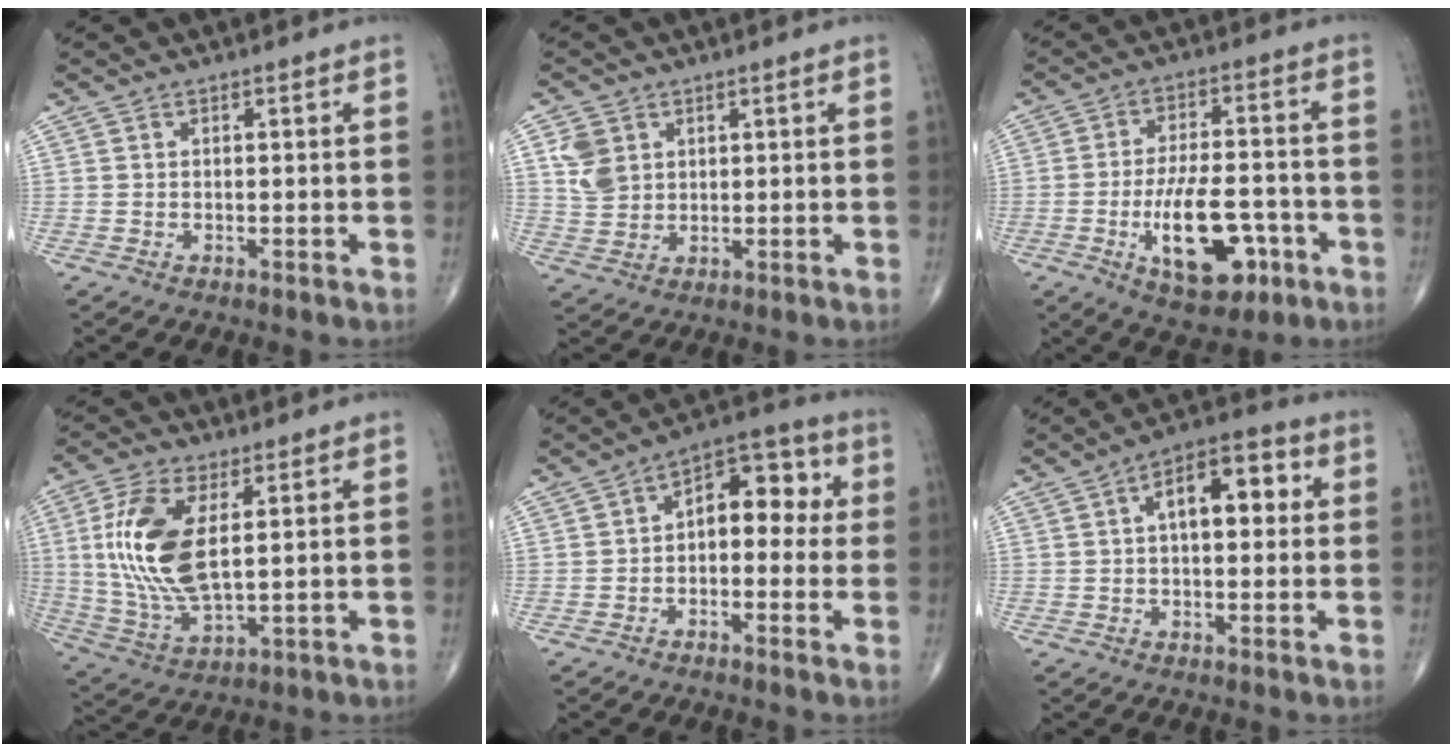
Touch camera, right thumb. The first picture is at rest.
{"total": 5.8, "force": [2.2, 4.5, 2.9], "torque": [-0.043, -0.008, 0.049]}
{"total": 14.4, "force": [-5.1, 6.8, 11.7], "torque": [-0.171, 0.020, -0.076]}
{"total": 15.5, "force": [3.0, 7.0, 13.5], "torque": [-0.287, -0.012, 0.067]}
{"total": 10.1, "force": [0.6, 6.2, 8.0], "torque": [-0.076, 0.037, -0.006]}
{"total": 10.7, "force": [2.1, 5.4, 9.0], "torque": [-0.116, 0.028, 0.023]}